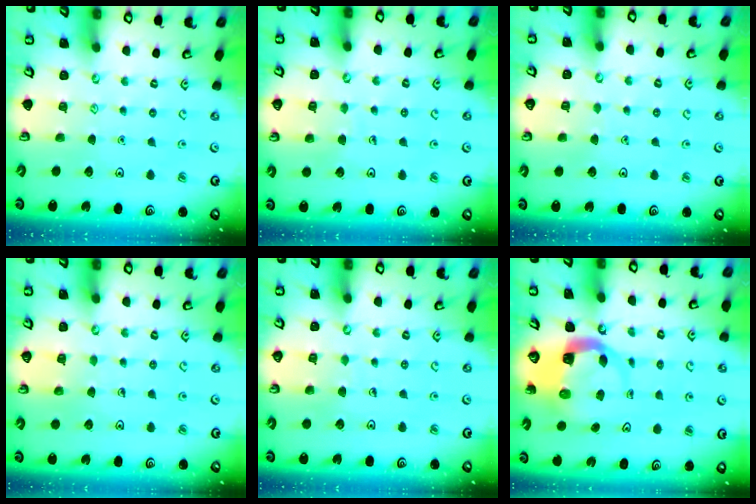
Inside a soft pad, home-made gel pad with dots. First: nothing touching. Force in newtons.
{"total": 4.3, "press": 4.3, "slide": 0.4}
{"total": 2.4, "press": 2.4, "slide": 0.2}
{"total": 3.9, "press": 3.9, "slide": 0.3}
{"total": 4.0, "press": 4.0, "slide": 0.3}
{"total": 5.2, "press": 5.1, "slide": 0.5}